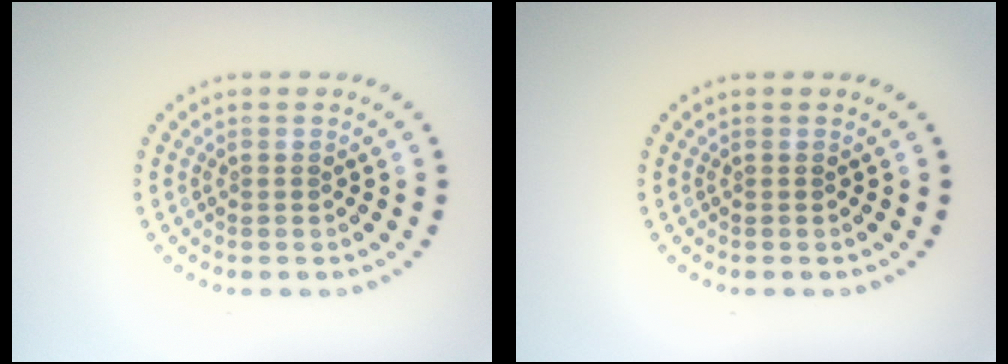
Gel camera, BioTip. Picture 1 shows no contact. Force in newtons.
{"total": 0.0}